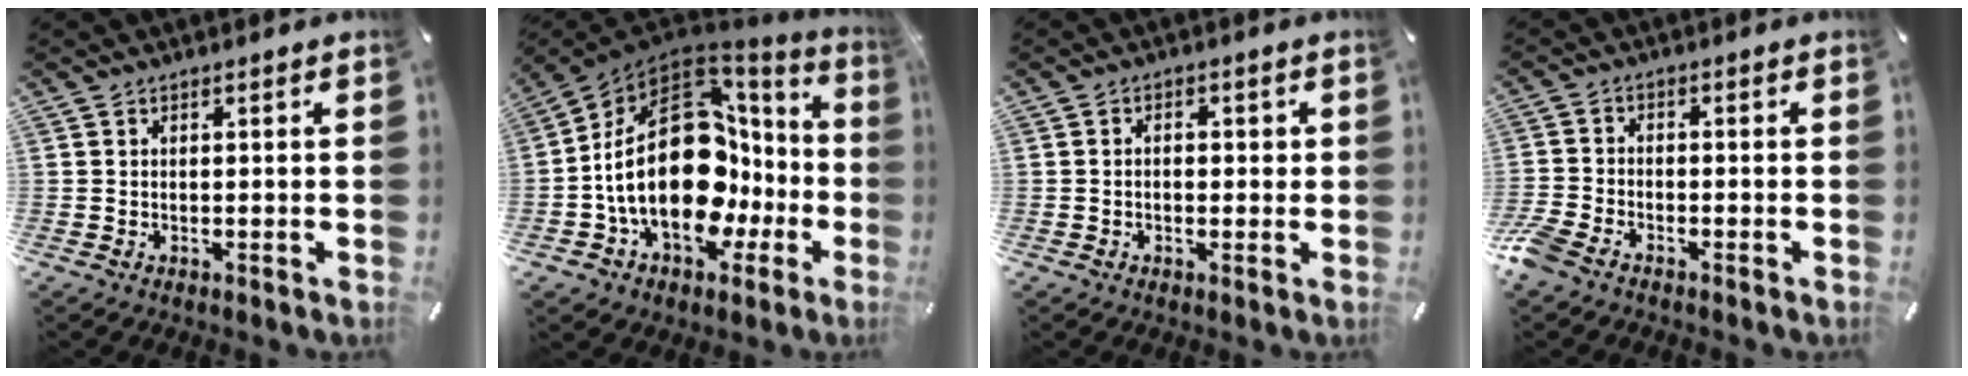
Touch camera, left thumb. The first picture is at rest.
{"total": 29.7, "force": [-0.1, 19.3, 22.5], "torque": [-0.403, -0.014, 0.019]}
{"total": 2.4, "force": [-0.5, 1.8, 1.5], "torque": [-0.022, 0.005, -0.013]}
{"total": 3.9, "force": [-3.0, 1.7, 1.7], "torque": [-0.052, 0.008, -0.063]}